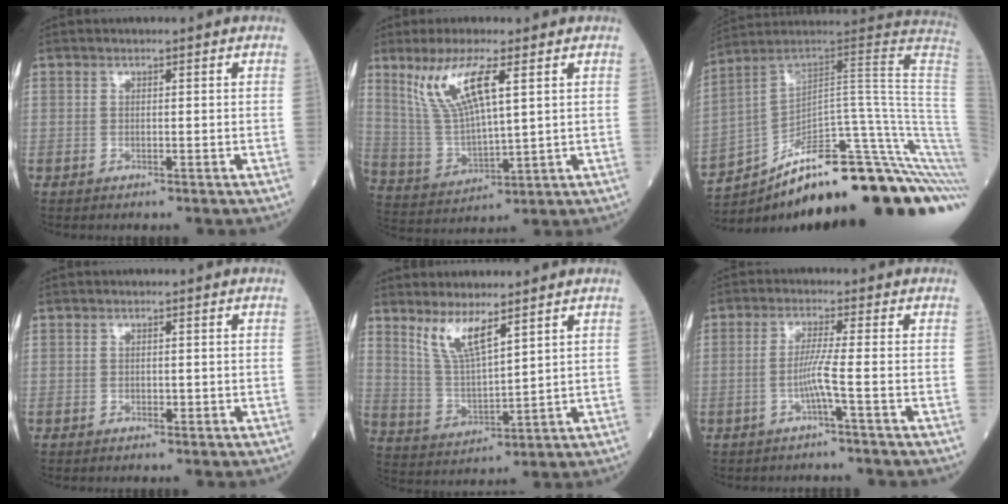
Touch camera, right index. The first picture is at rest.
{"total": 10.9, "force": [5.2, 1.7, 9.4], "torque": [-0.205, -0.002, 0.111]}
{"total": 28.7, "force": [-18.2, 3.8, 21.8], "torque": [-0.179, 0.045, -0.259]}
{"total": 0.7, "force": [-0.2, 0.4, 0.5], "torque": [-0.010, 0.000, -0.004]}
{"total": 7.0, "force": [4.8, 1.0, 4.9], "torque": [-0.106, -0.013, 0.103]}
{"total": 3.6, "force": [-1.4, -1.0, 3.2], "torque": [-0.068, 0.000, -0.028]}